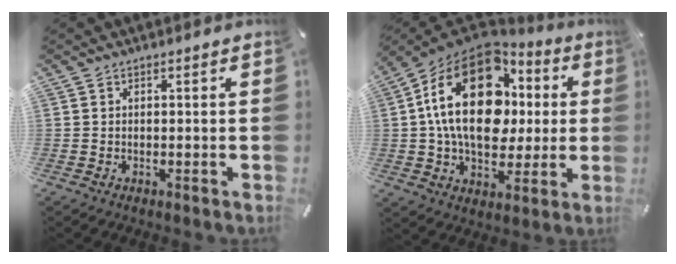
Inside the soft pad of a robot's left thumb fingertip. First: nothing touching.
{"total": 24.9, "force": [4.3, 16.8, 17.9], "torque": [-0.332, -0.002, 0.072]}